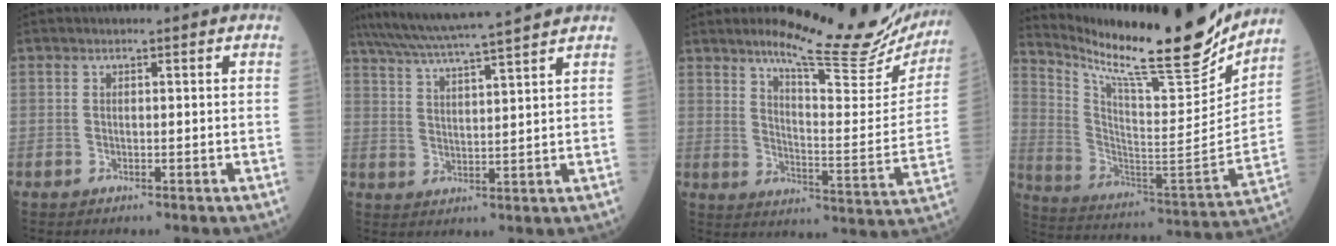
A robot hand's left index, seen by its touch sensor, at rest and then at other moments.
{"total": 15.0, "force": [13.1, -0.7, 7.2], "torque": [-0.137, 0.022, 0.198]}
{"total": 19.4, "force": [16.7, 2.9, 9.4], "torque": [-0.128, -0.054, 0.214]}
{"total": 24.1, "force": [20.5, 2.0, 12.5], "torque": [-0.225, -0.063, 0.316]}